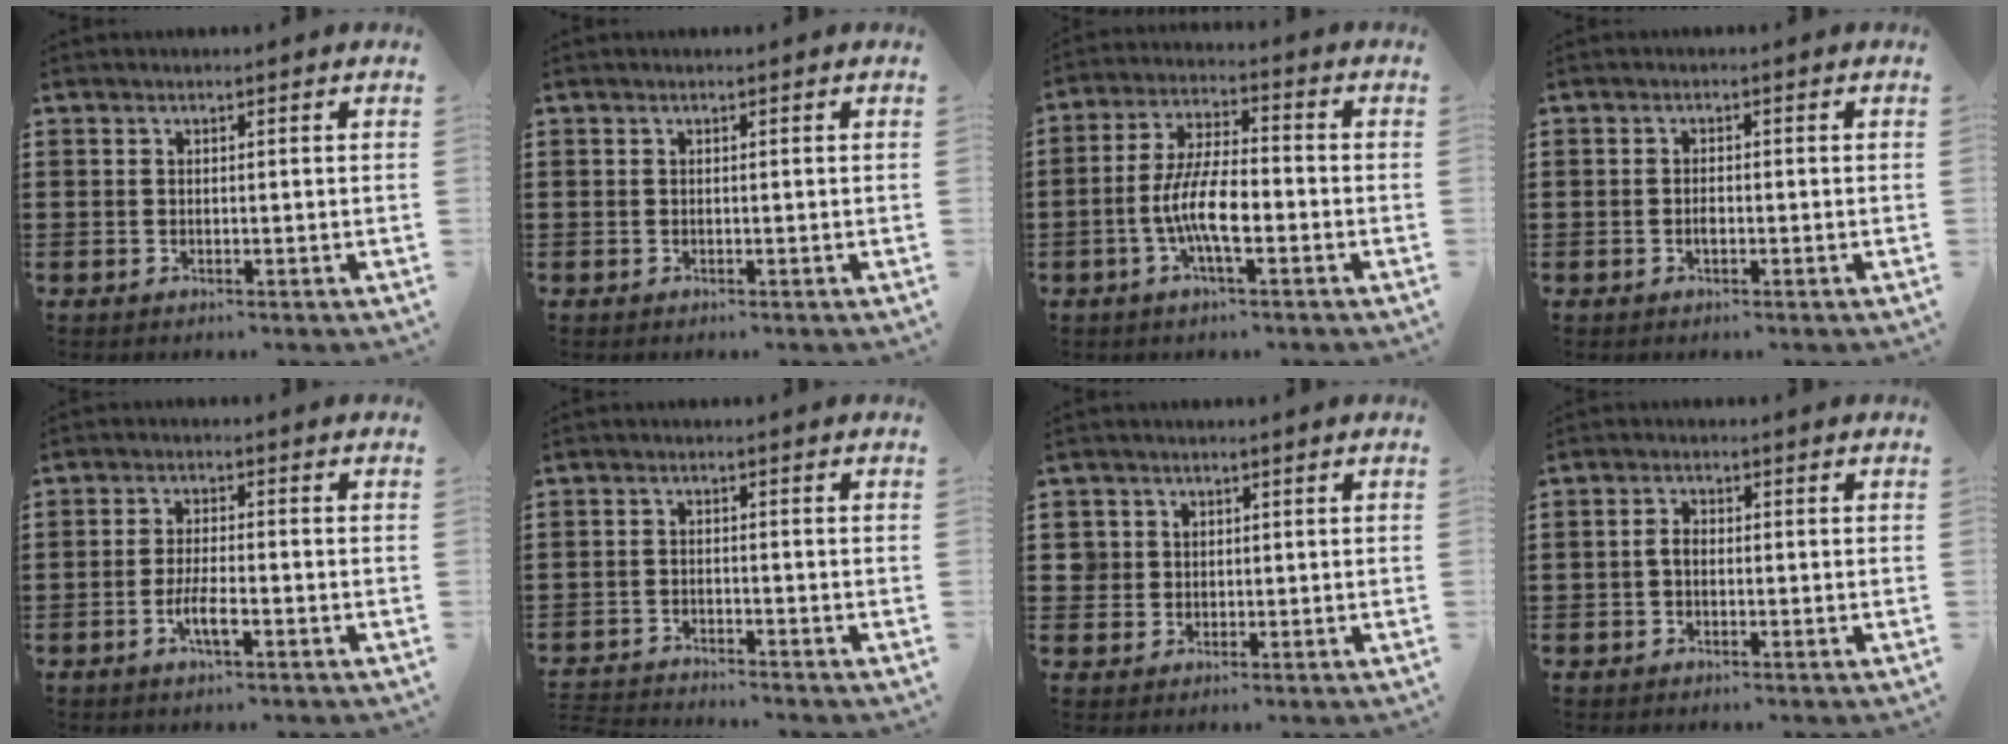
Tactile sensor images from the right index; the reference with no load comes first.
{"total": 0.0}
{"total": 8.7, "force": [-2.4, 2.2, 8.1], "torque": [-0.169, -0.009, -0.048]}
{"total": 1.4, "force": [-0.4, 0.5, 1.2], "torque": [-0.025, -0.004, -0.007]}
{"total": 4.1, "force": [-1.8, 0.3, 3.7], "torque": [-0.069, -0.004, -0.034]}
{"total": 2.3, "force": [-2.2, -0.7, -0.2], "torque": [0.005, 0.001, -0.046]}
{"total": 2.5, "force": [0.7, 2.4, 0.3], "torque": [-0.017, 0.012, 0.011]}
{"total": 1.6, "force": [-0.3, 0.6, 1.4], "torque": [-0.031, -0.001, -0.007]}